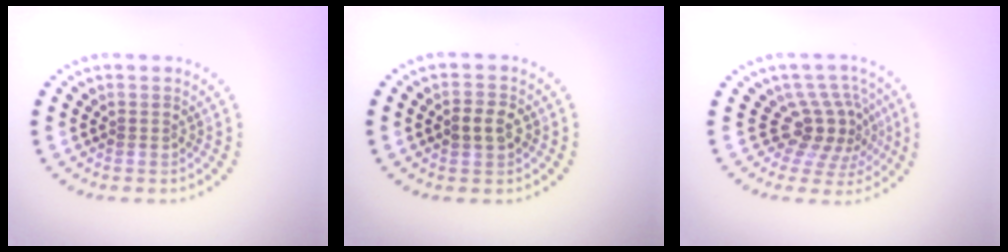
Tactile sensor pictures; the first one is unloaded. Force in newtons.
{"total": 2.4, "press": 2.4, "slide": 0.2}
{"total": 4.0, "press": 2.8, "slide": 2.8}